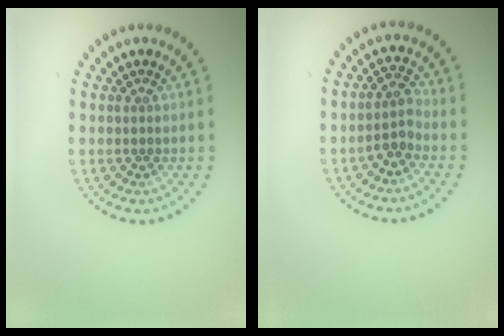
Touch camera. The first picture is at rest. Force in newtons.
{"total": 1.9, "press": 1.6, "slide": 1.1}